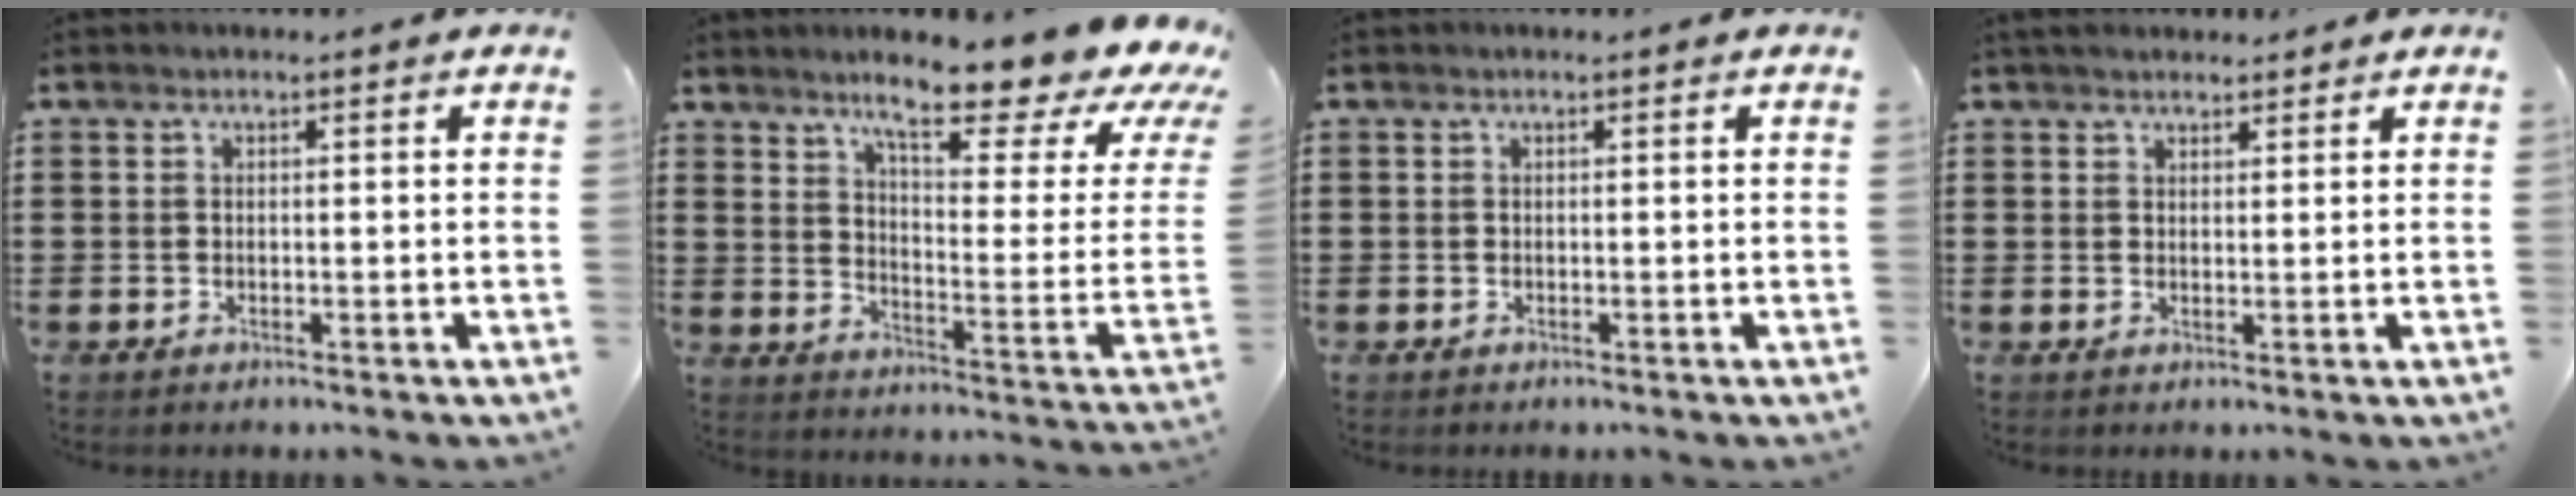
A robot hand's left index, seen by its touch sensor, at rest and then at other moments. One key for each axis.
{"total": 13.5, "fx": 10.5, "fy": 1.6, "fz": 8.3, "tx": -0.141, "ty": -0.076, "tz": 0.167}
{"total": 0.0}
{"total": 2.3, "fx": 2.0, "fy": 0.9, "fz": 0.4, "tx": -0.013, "ty": 0.004, "tz": 0.040}